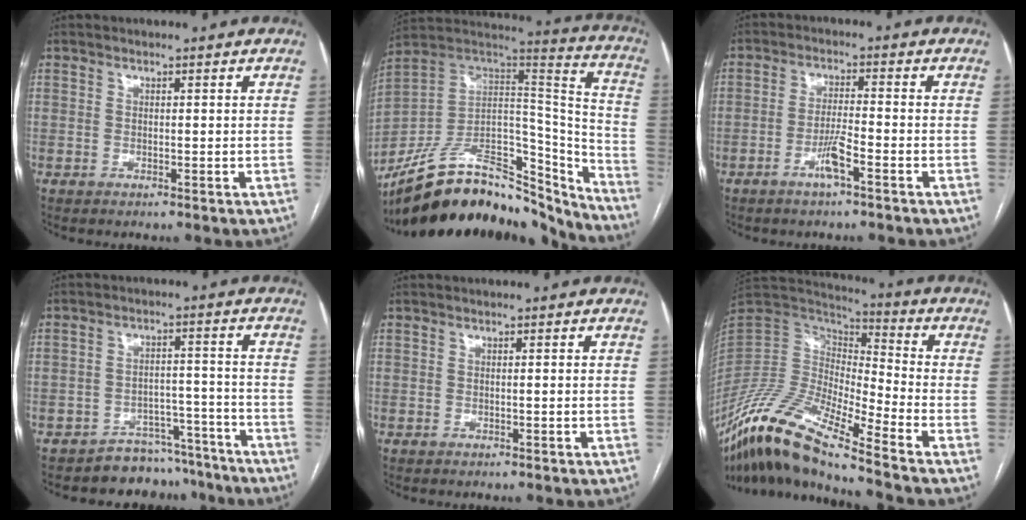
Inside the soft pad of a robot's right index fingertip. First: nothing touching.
{"total": 27.9, "force": [-23.1, 10.0, 12.0], "torque": [-0.177, 0.035, -0.354]}
{"total": 4.4, "force": [-2.4, 0.0, 3.7], "torque": [-0.072, -0.004, -0.047]}
{"total": 7.8, "force": [-6.7, 4.0, -0.6], "torque": [0.035, 0.055, -0.096]}
{"total": 0.7, "force": [-0.1, -0.1, 0.7], "torque": [-0.009, 0.000, 0.001]}
{"total": 17.4, "force": [-12.4, 1.6, 12.1], "torque": [-0.244, -0.011, -0.234]}